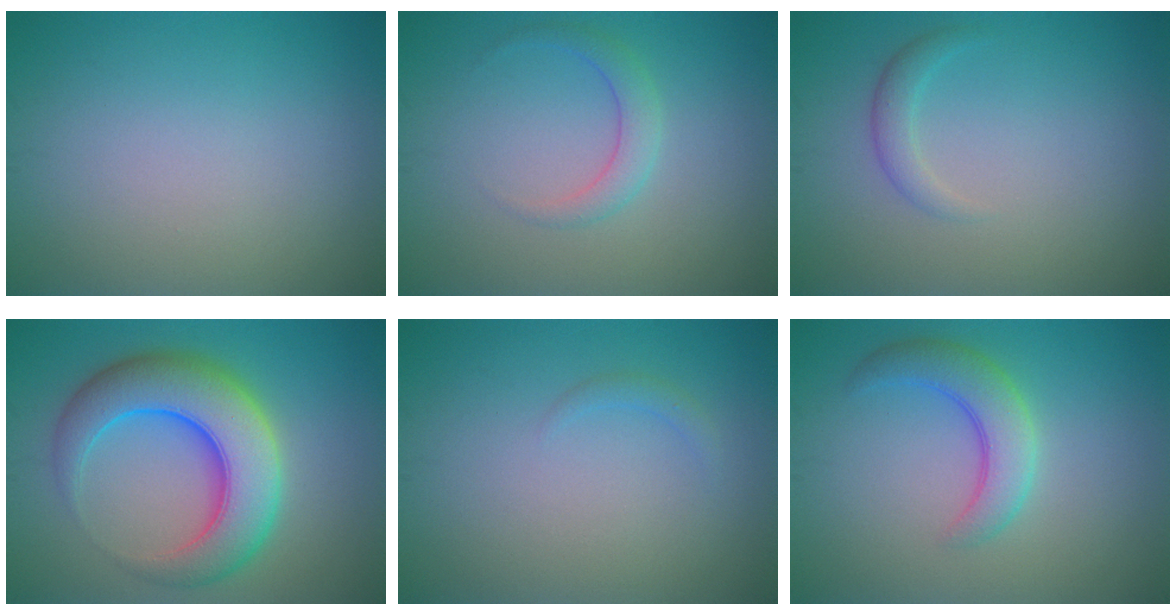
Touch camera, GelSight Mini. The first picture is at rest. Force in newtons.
{"total": 2.0, "press": 2.0, "slide": 0.1}
{"total": 1.5, "press": 1.5, "slide": 0.0}
{"total": 9.4, "press": 9.4, "slide": 0.2}
{"total": 0.8, "press": 0.8, "slide": 0.0}
{"total": 4.0, "press": 4.0, "slide": 0.2}